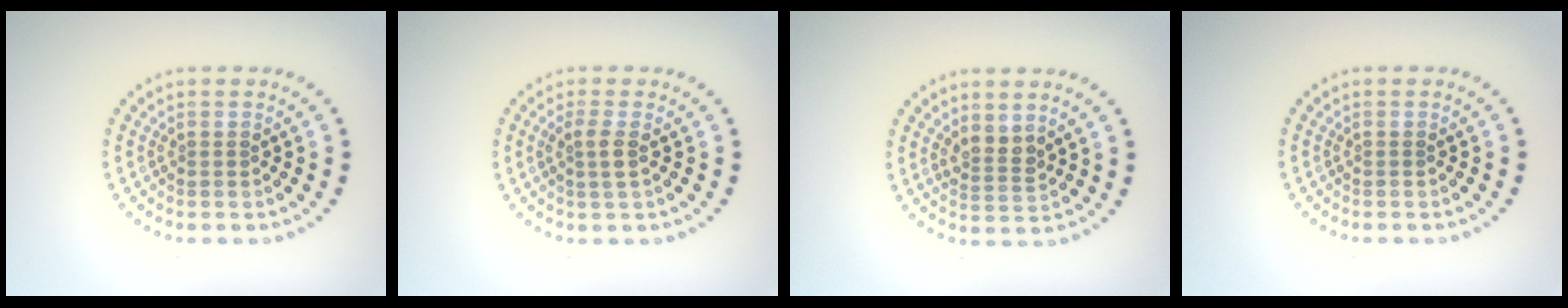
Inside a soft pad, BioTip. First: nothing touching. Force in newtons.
{"total": 1.6, "press": 1.4, "slide": 0.8}
{"total": 2.0, "press": 1.7, "slide": 1.1}
{"total": 0.0}